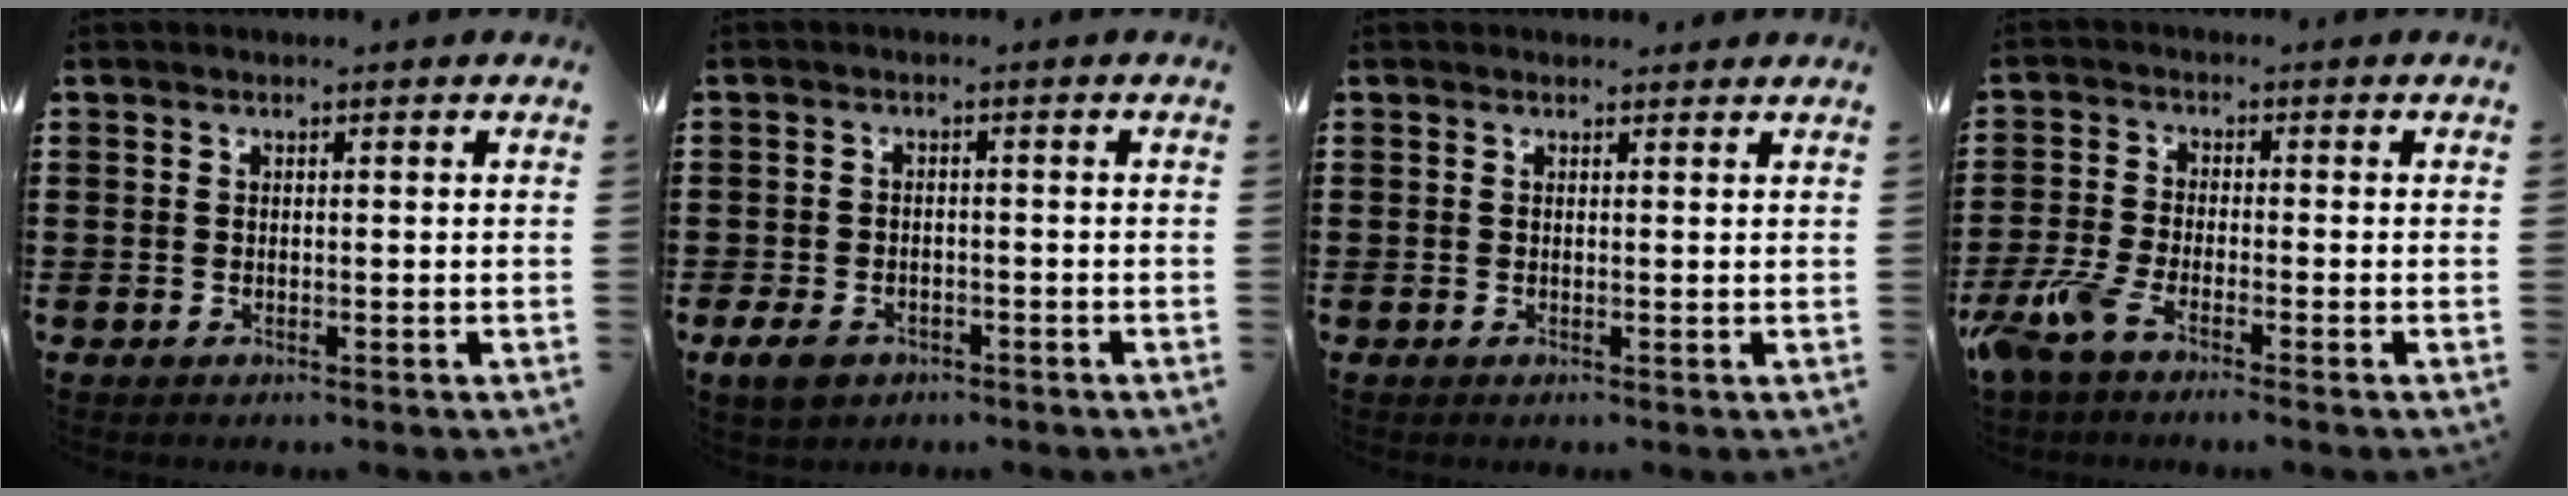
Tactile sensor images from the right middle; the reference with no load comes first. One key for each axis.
{"total": 2.9, "fx": -1.9, "fy": 1.7, "fz": 1.4, "tx": -0.034, "ty": 0.000, "tz": -0.039}
{"total": 0.6, "fx": 0.6, "fy": 0.1, "fz": 0.1, "tx": 0.003, "ty": -0.004, "tz": 0.010}
{"total": 4.8, "fx": -3.5, "fy": 0.9, "fz": 3.2, "tx": -0.097, "ty": -0.016, "tz": -0.074}